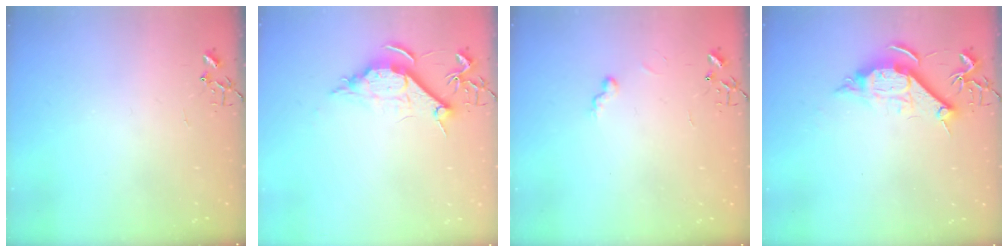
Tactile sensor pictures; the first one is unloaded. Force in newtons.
{"total": 9.3, "press": 9.2, "slide": 1.0}
{"total": 5.9, "press": 5.8, "slide": 0.6}
{"total": 10.1, "press": 10.0, "slide": 0.8}